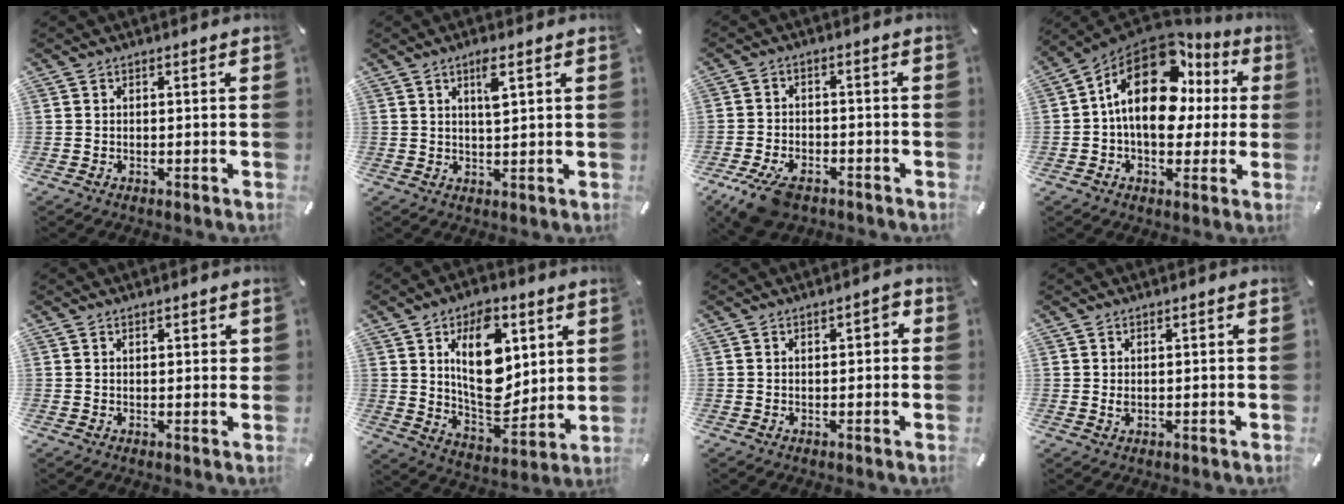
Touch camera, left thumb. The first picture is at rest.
{"total": 4.5, "force": [2.2, 0.9, 3.8], "torque": [-0.067, -0.004, 0.032]}
{"total": 8.2, "force": [-4.8, 4.4, 4.9], "torque": [-0.104, 0.016, -0.085]}
{"total": 20.4, "force": [5.2, 12.9, 14.9], "torque": [-0.256, -0.024, 0.085]}
{"total": 1.5, "force": [1.0, 0.6, 1.0], "torque": [-0.012, -0.003, 0.016]}
{"total": 17.3, "force": [5.9, 10.5, 12.5], "torque": [-0.200, -0.022, 0.099]}
{"total": 2.2, "force": [0.5, 1.2, 1.8], "torque": [-0.029, 0.005, 0.005]}
{"total": 1.2, "force": [0.4, 0.6, 0.9], "torque": [-0.020, 0.001, 0.007]}